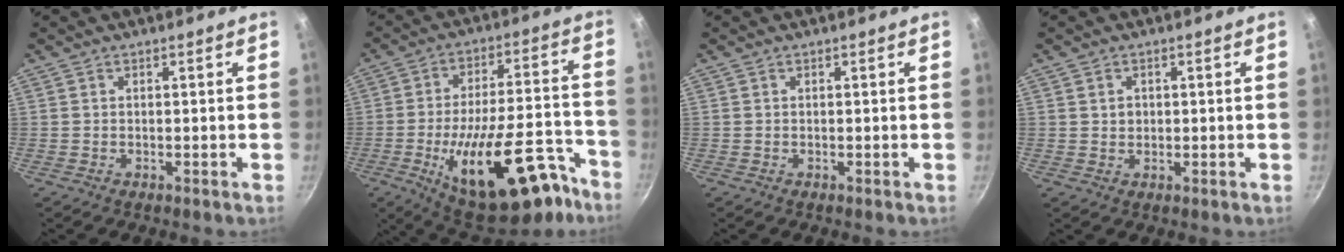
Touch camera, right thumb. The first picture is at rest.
{"total": 25.7, "force": [-12.8, 10.9, 19.4], "torque": [-0.250, 0.065, -0.179]}
{"total": 0.0}
{"total": 1.8, "force": [0.4, 1.6, 0.8], "torque": [-0.008, 0.001, 0.006]}